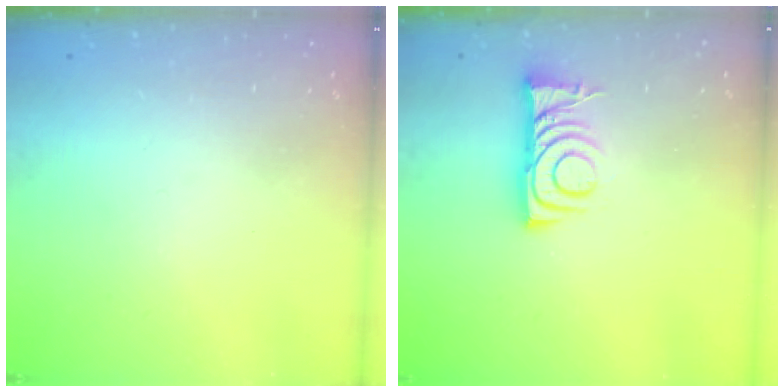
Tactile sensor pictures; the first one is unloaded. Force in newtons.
{"total": 7.3, "press": 7.2, "slide": 0.9}